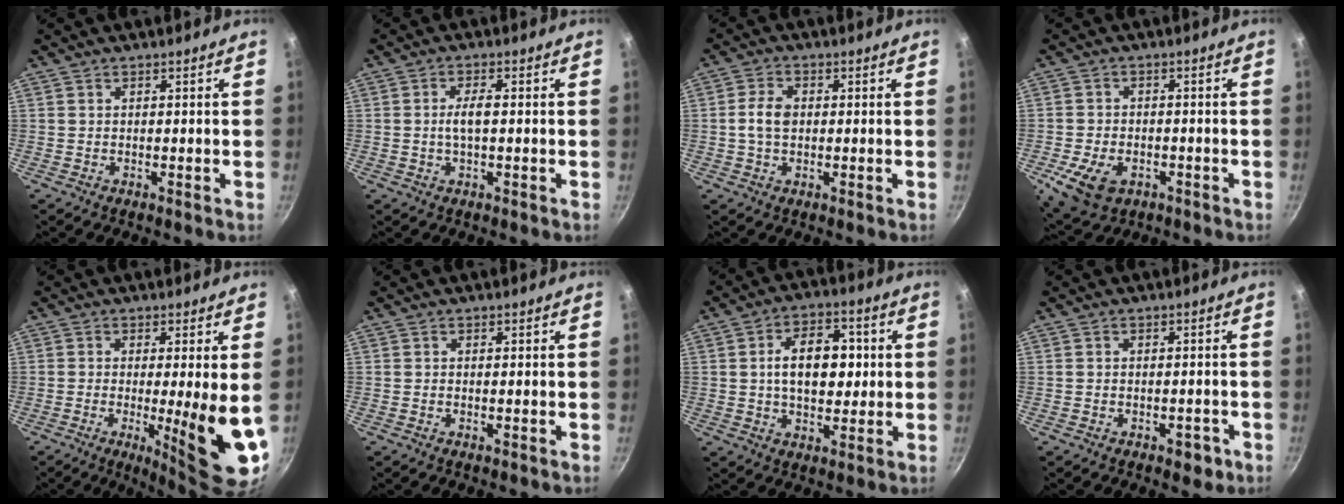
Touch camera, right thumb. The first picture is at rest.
{"total": 3.7, "force": [-0.1, 1.3, 3.4], "torque": [-0.069, 0.009, -0.004]}
{"total": 5.0, "force": [0.1, 3.3, 3.7], "torque": [-0.069, 0.012, -0.003]}
{"total": 9.2, "force": [-3.4, 6.1, 6.0], "torque": [-0.106, 0.007, -0.052]}
{"total": 12.5, "force": [-1.4, 2.0, 12.2], "torque": [-0.170, -0.021, -0.015]}
{"total": 0.6, "force": [-0.2, 0.2, 0.6], "torque": [-0.010, 0.000, -0.004]}
{"total": 12.2, "force": [1.0, 7.7, 9.3], "torque": [-0.111, 0.012, 0.010]}
{"total": 3.4, "force": [-1.7, 2.0, 2.2], "torque": [-0.014, 0.017, -0.013]}